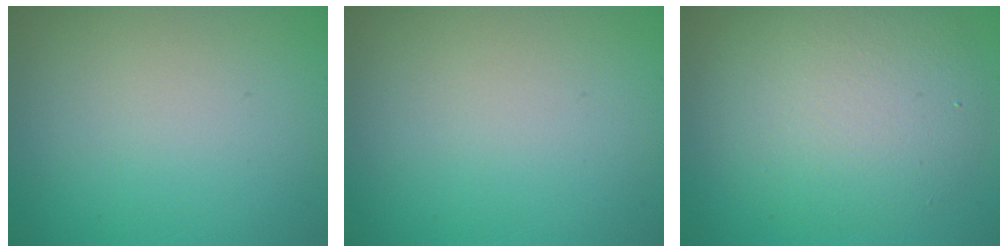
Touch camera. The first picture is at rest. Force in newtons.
{"total": 0.0}
{"total": 6.2, "press": 6.2, "slide": 0.6}